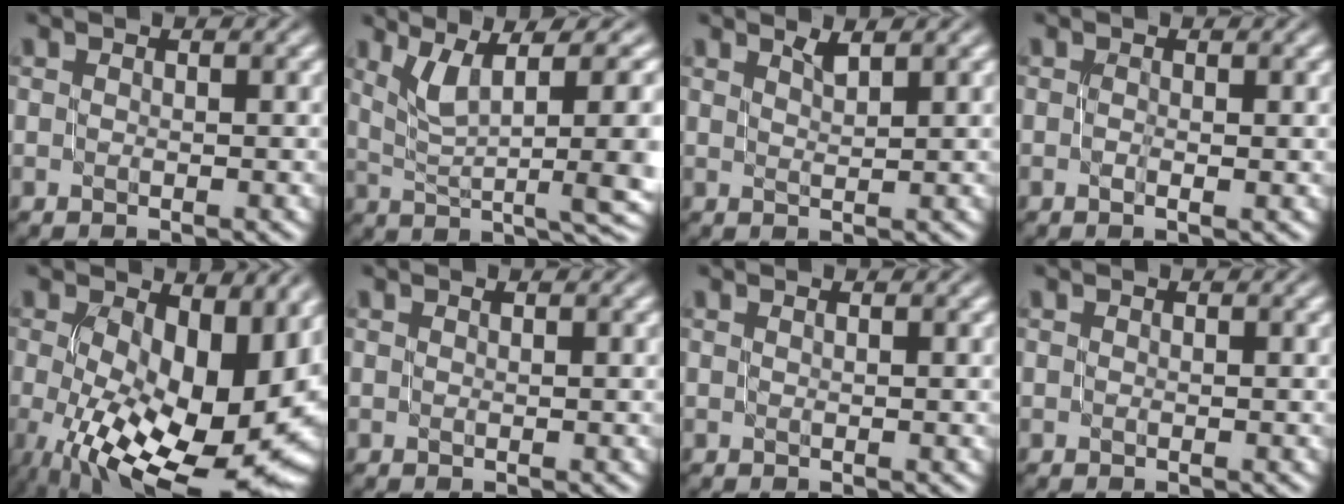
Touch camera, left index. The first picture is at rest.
{"total": 9.0, "force": [2.2, 2.4, 8.4], "torque": [-0.140, 0.011, 0.049]}
{"total": 1.2, "force": [1.1, 0.1, 0.5], "torque": [-0.007, 0.002, 0.017]}
{"total": 0.7, "force": [-0.1, 0.2, 0.7], "torque": [-0.015, -0.002, -0.001]}
{"total": 16.2, "force": [-2.1, 8.2, 13.8], "torque": [-0.192, -0.023, -0.018]}
{"total": 0.0}
{"total": 0.0}
{"total": 0.0}